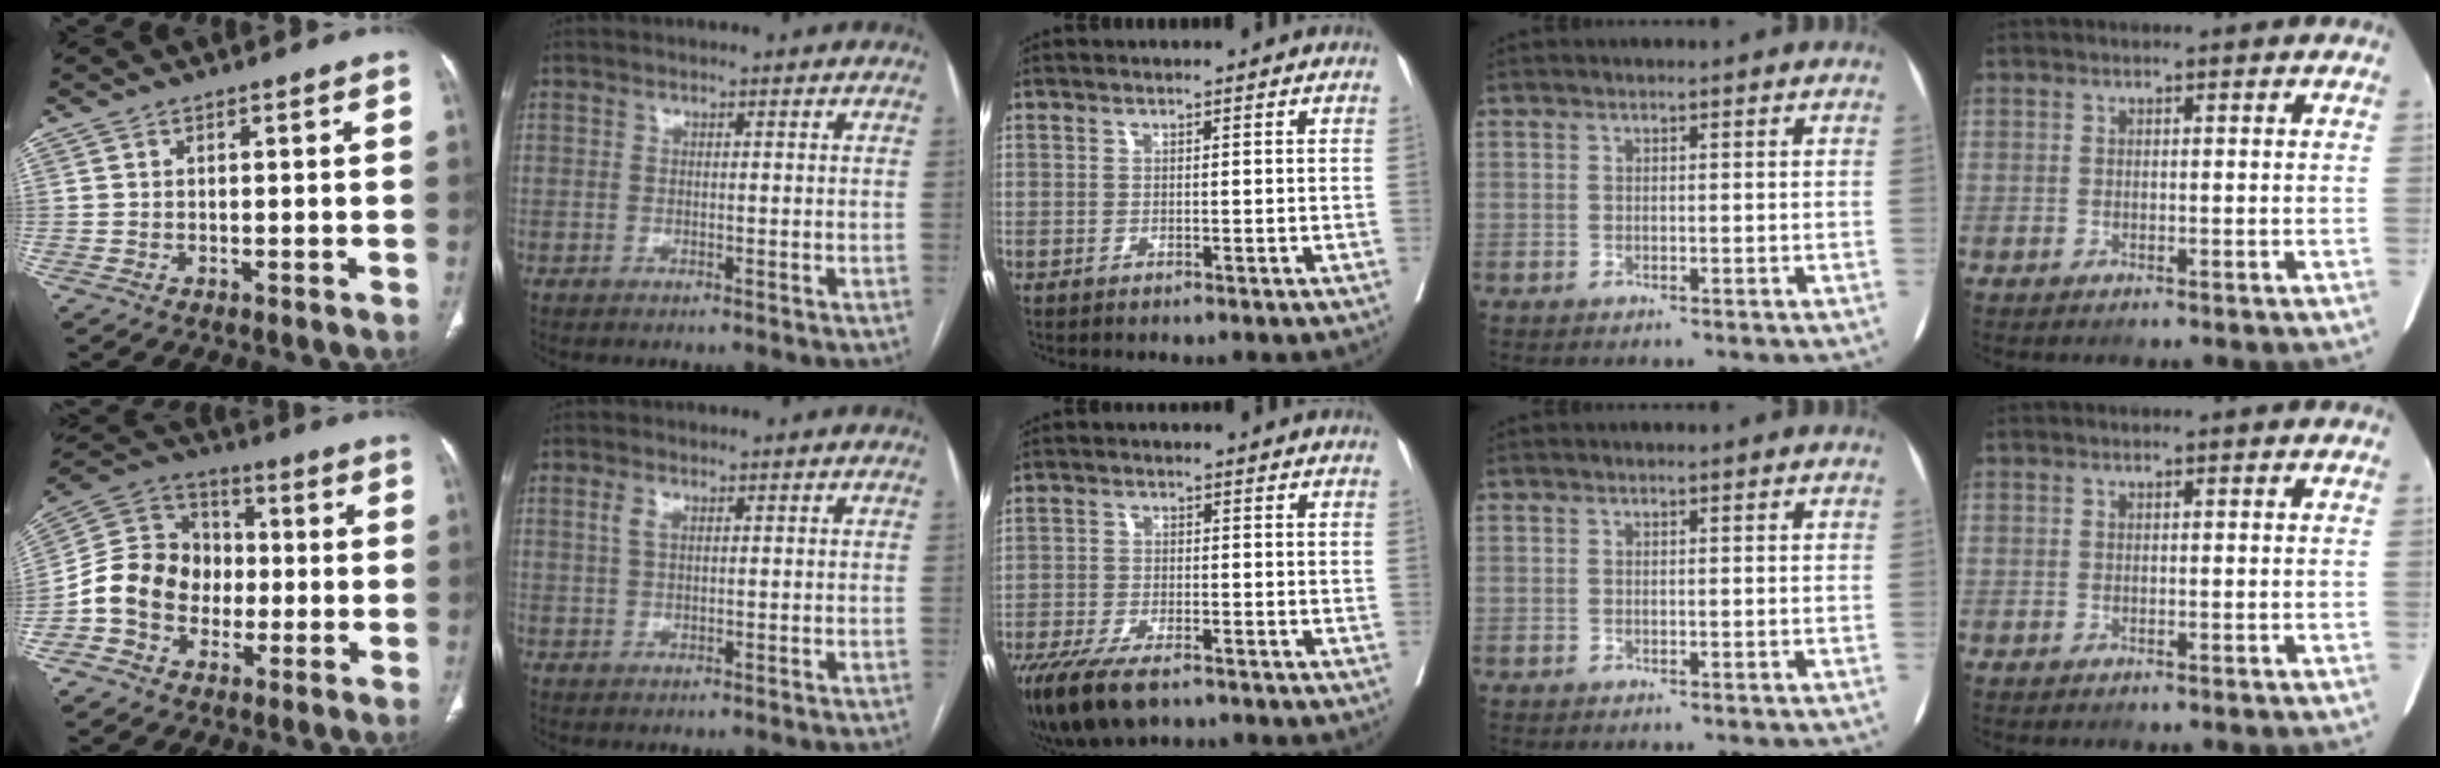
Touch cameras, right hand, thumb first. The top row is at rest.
{"thumb": {"total": 13.3, "force": [-2.8, 11.3, 6.3], "torque": [-0.087, 0.040, -0.061]}, "index": {"total": 1.8, "force": [0.7, 0.8, 1.4], "torque": [-0.033, 0.008, 0.017]}, "middle": {"total": 11.1, "force": [-8.0, 3.9, 6.6], "torque": [-0.117, -0.018, -0.131]}}